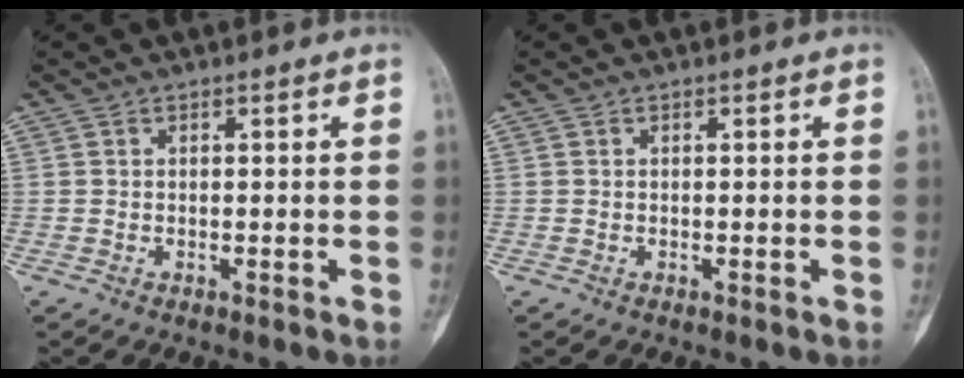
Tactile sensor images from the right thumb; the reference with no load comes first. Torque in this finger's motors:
{"motor_torque": [0.19, 0.04, 0.08, -0.02, 0.03]}